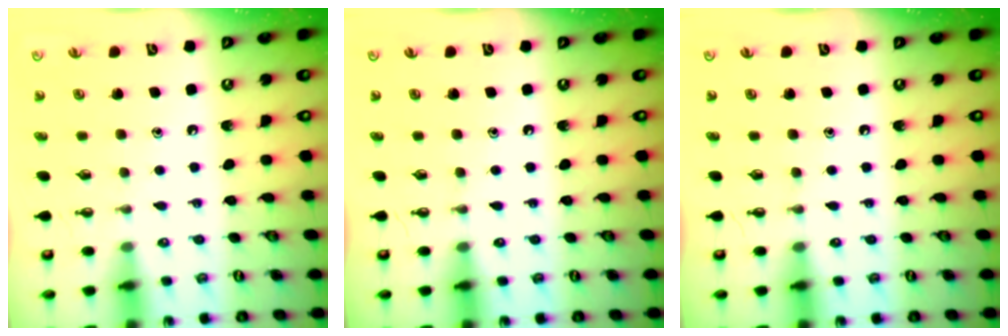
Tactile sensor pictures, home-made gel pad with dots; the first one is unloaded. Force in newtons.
{"total": 0.0}
{"total": 0.0}